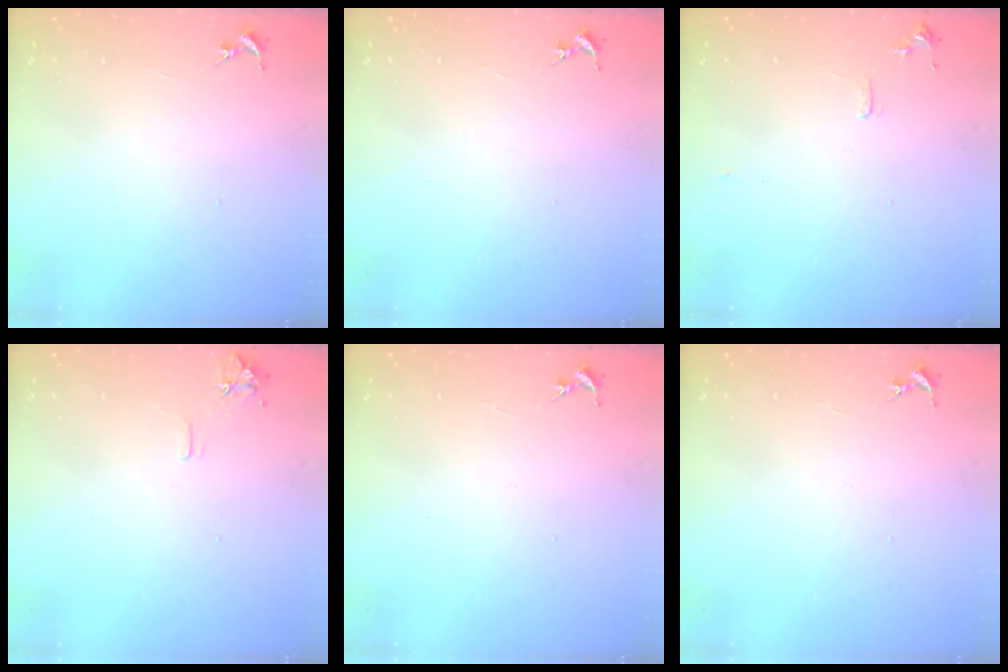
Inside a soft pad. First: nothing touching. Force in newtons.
{"total": 0.0}
{"total": 7.4, "press": 7.3, "slide": 0.8}
{"total": 6.3, "press": 6.3, "slide": 0.8}
{"total": 0.0}
{"total": 0.0}